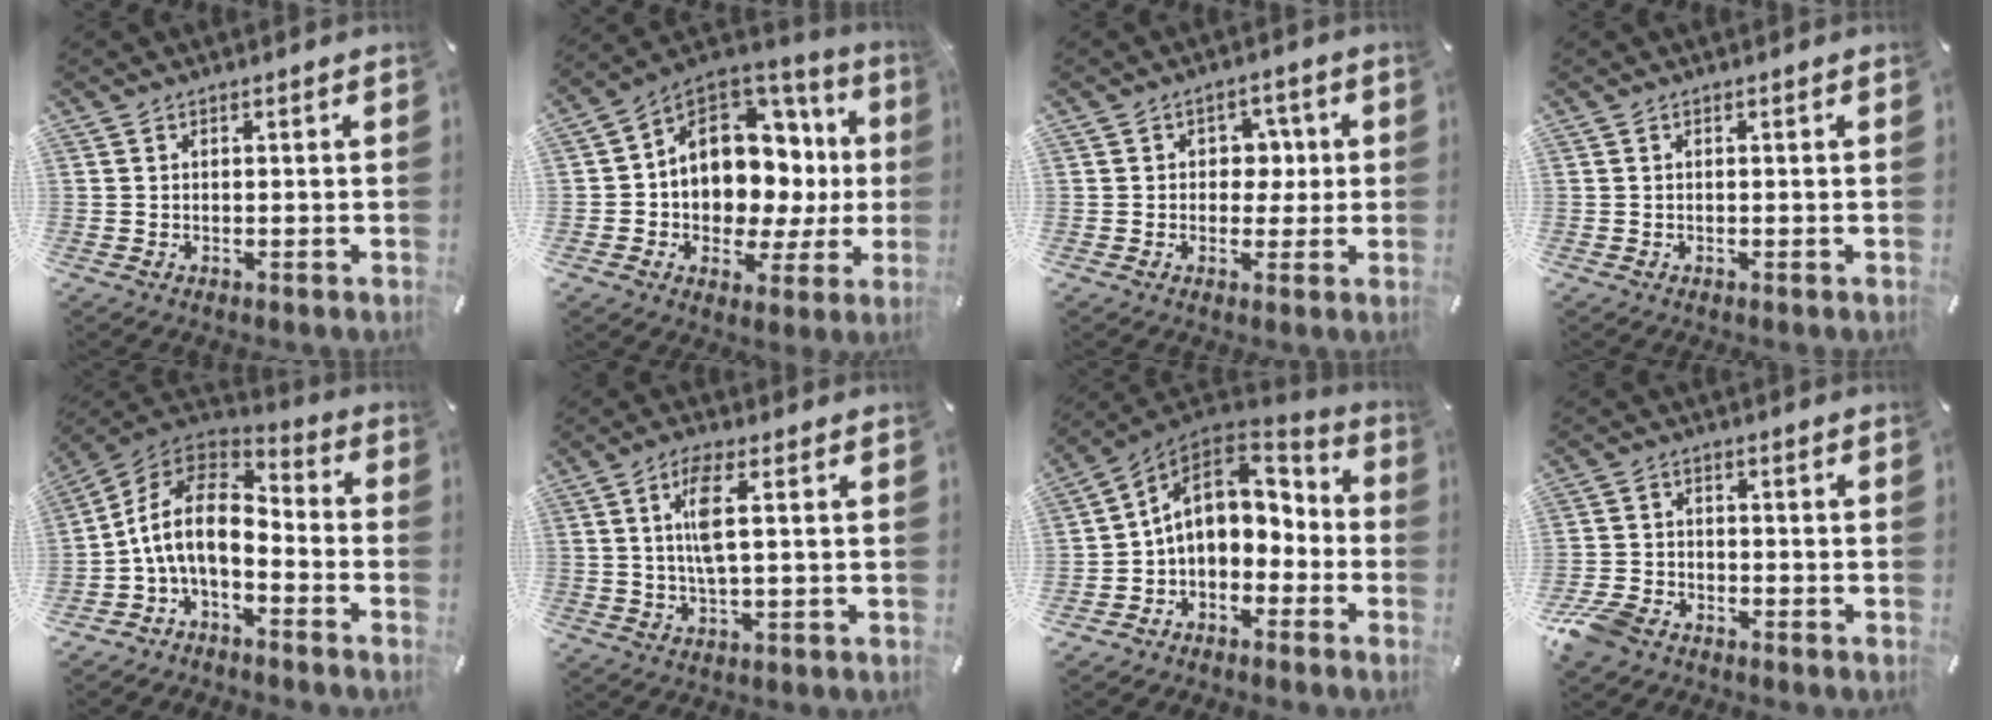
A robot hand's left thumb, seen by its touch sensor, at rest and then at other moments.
{"total": 13.3, "force": [2.7, 10.6, 7.5], "torque": [-0.108, -0.040, 0.052]}
{"total": 6.5, "force": [0.6, 5.5, 3.5], "torque": [-0.046, 0.005, 0.005]}
{"total": 0.0}
{"total": 12.3, "force": [-2.7, 6.9, 9.7], "torque": [-0.207, 0.008, -0.052]}
{"total": 6.8, "force": [1.2, 1.7, 6.4], "torque": [-0.141, -0.001, 0.014]}
{"total": 12.6, "force": [1.2, 9.4, 8.3], "torque": [-0.124, -0.002, 0.024]}
{"total": 6.6, "force": [-4.9, 3.7, 2.5], "torque": [-0.063, 0.018, -0.098]}